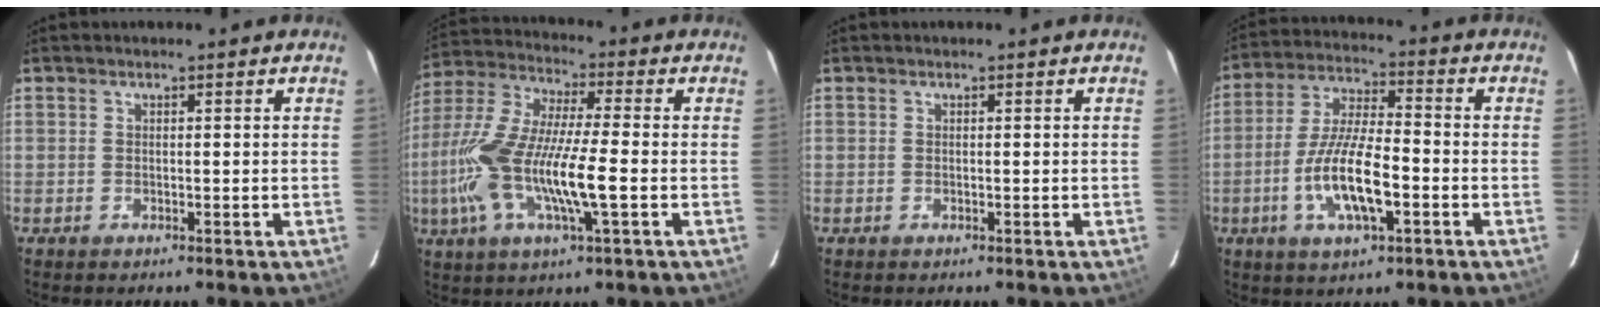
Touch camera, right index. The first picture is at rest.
{"total": 17.8, "force": [-3.9, 3.4, 17.0], "torque": [-0.352, -0.009, -0.078]}
{"total": 0.0}
{"total": 12.7, "force": [-4.1, 3.7, 11.5], "torque": [-0.233, -0.007, -0.074]}